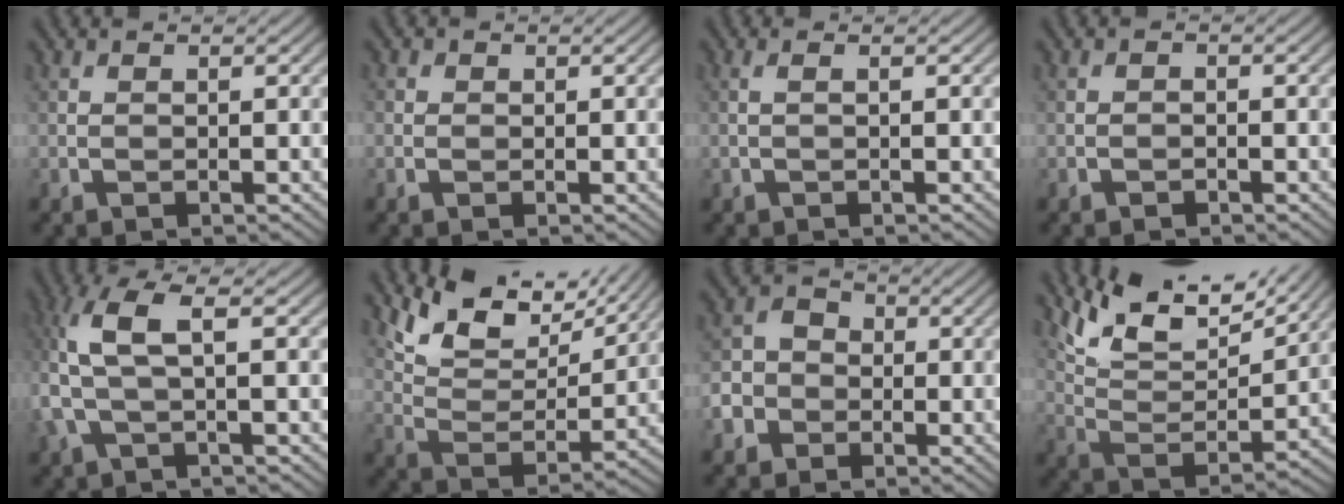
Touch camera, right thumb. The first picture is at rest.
{"total": 1.2, "force": [0.2, 1.1, 0.3], "torque": [-0.003, -0.002, -0.003]}
{"total": 0.9, "force": [-0.1, 0.1, 0.9], "torque": [-0.018, 0.003, -0.003]}
{"total": 0.8, "force": [-0.6, 0.4, 0.2], "torque": [-0.002, 0.002, -0.013]}
{"total": 7.5, "force": [1.1, 3.0, 6.7], "torque": [-0.168, 0.013, 0.012]}
{"total": 9.8, "force": [7.4, 3.8, 5.1], "torque": [-0.112, -0.005, 0.134]}
{"total": 6.0, "force": [-2.4, 5.1, 2.1], "torque": [-0.046, -0.004, -0.061]}
{"total": 10.9, "force": [8.6, 3.2, 5.9], "torque": [-0.136, -0.006, 0.149]}